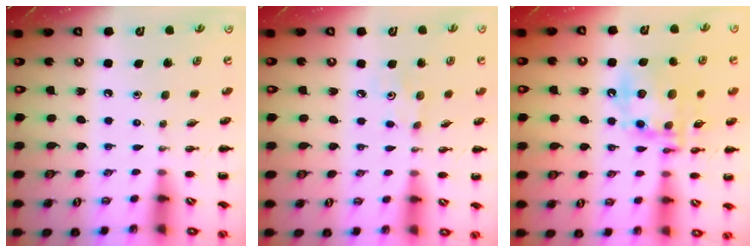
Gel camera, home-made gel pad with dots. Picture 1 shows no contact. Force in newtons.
{"total": 2.9, "press": 2.8, "slide": 0.8}
{"total": 16.2, "press": 16.0, "slide": 3.0}